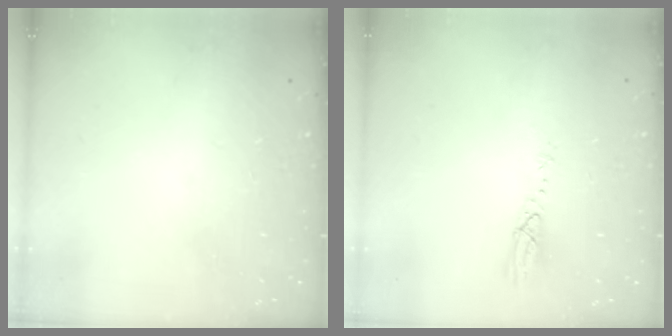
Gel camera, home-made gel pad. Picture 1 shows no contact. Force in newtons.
{"total": 3.8, "press": 3.8, "slide": 0.3}